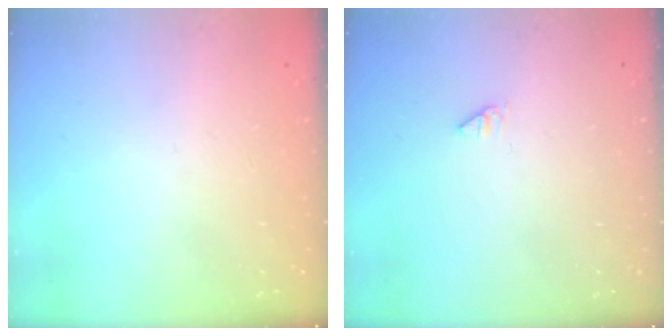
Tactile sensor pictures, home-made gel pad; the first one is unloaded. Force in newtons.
{"total": 0.0}